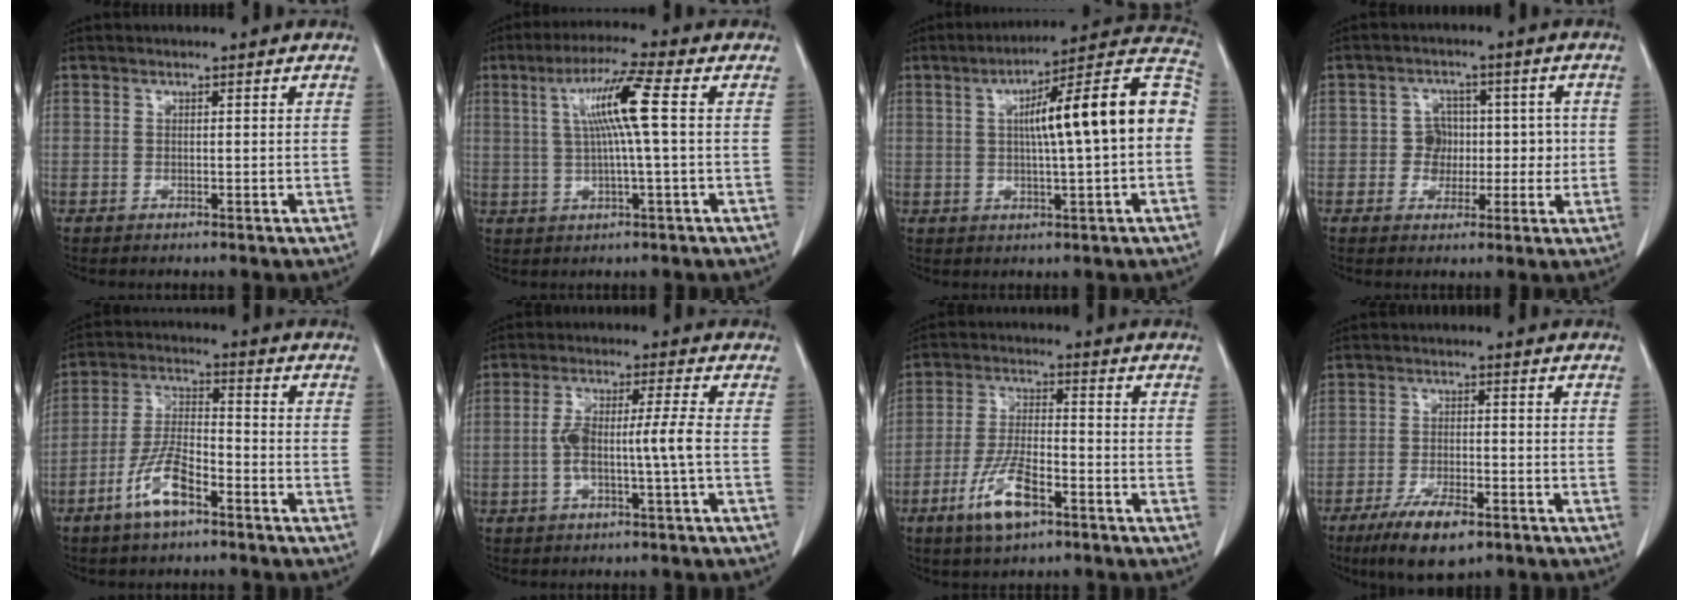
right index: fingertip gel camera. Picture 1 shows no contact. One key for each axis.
{"total": 8.6, "fx": 1.6, "fy": -0.8, "fz": 8.4, "tx": -0.158, "ty": 0.011, "tz": 0.032}
{"total": 16.7, "fx": 1.3, "fy": 1.5, "fz": 16.6, "tx": -0.239, "ty": 0.039, "tz": 0.013}
{"total": 4.9, "fx": -0.1, "fy": 4.7, "fz": 1.4, "tx": 0.002, "ty": 0.025, "tz": 0.002}
{"total": 8.4, "fx": -4.7, "fy": 2.4, "fz": 6.5, "tx": -0.143, "ty": -0.002, "tz": -0.092}
{"total": 6.5, "fx": -0.9, "fy": -0.2, "fz": 6.5, "tx": -0.131, "ty": 0.016, "tz": -0.013}
{"total": 8.7, "fx": -4.6, "fy": 2.5, "fz": 7.0, "tx": -0.150, "ty": -0.009, "tz": -0.084}
{"total": 8.0, "fx": -5.1, "fy": 2.3, "fz": 5.8, "tx": -0.107, "ty": -0.011, "tz": -0.083}